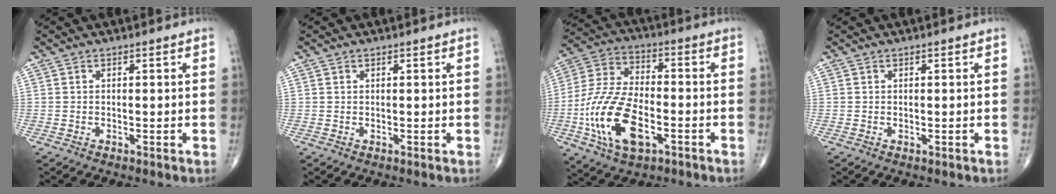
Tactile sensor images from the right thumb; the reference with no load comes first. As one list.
[{"total": 0.0}, {"total": 17.7, "force": [-5.5, 9.2, 14.1], "torque": [-0.279, 0.019, -0.101]}, {"total": 0.0}]